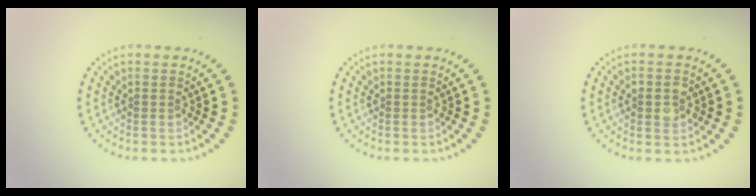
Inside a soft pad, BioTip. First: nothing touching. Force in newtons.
{"total": 0.0}
{"total": 2.4, "press": 2.4, "slide": 0.1}